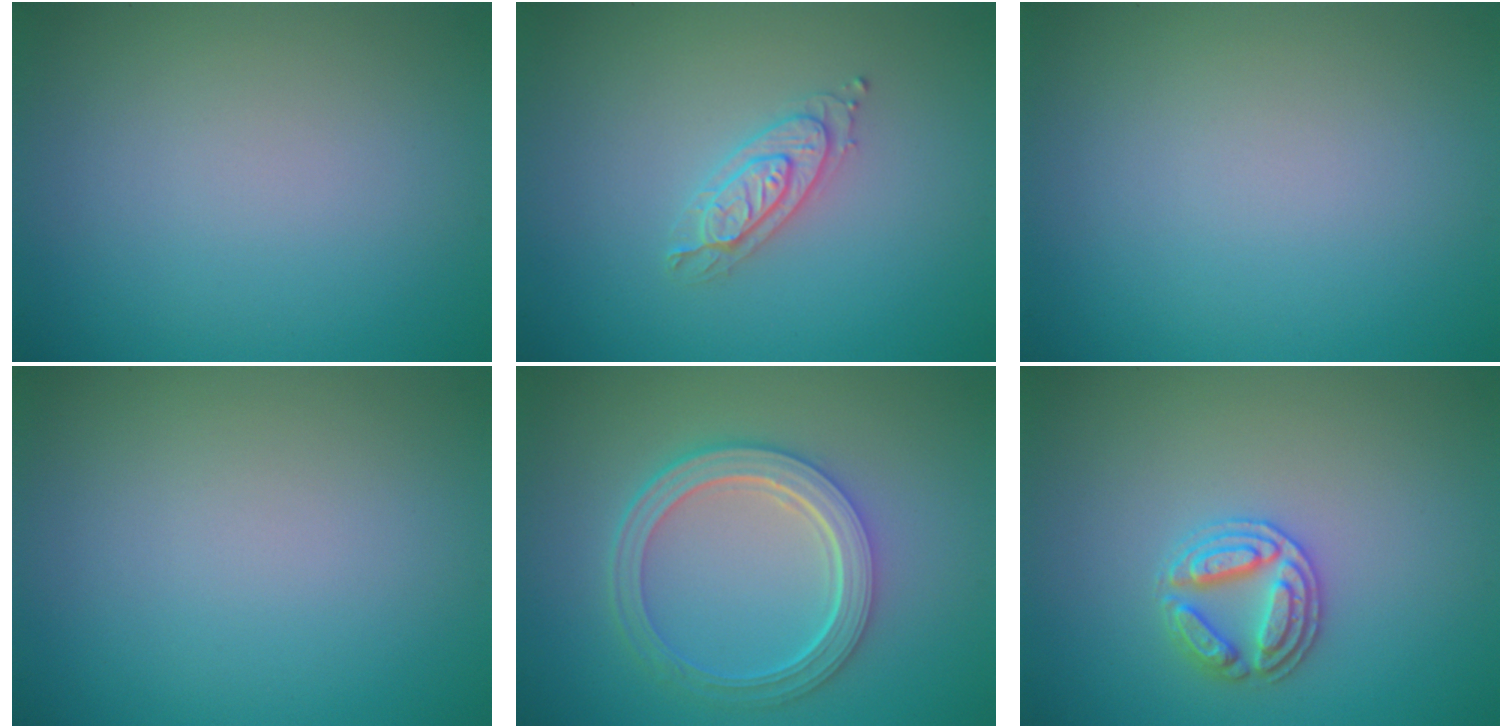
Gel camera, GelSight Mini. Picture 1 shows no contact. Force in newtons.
{"total": 2.1, "press": 2.1, "slide": 0.2}
{"total": 0.0}
{"total": 0.0}
{"total": 5.3, "press": 3.8, "slide": 3.6}
{"total": 2.8, "press": 2.8, "slide": 0.2}